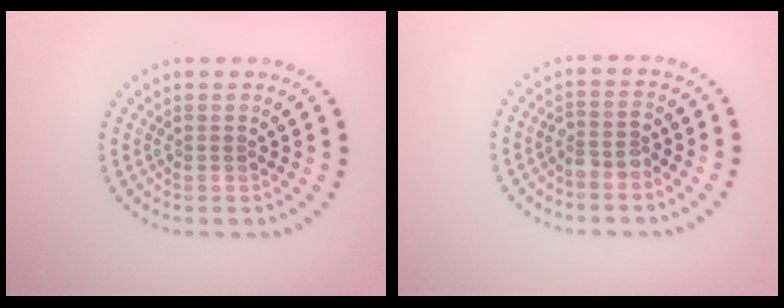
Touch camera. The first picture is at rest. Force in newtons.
{"total": 1.8, "press": 1.6, "slide": 1.0}